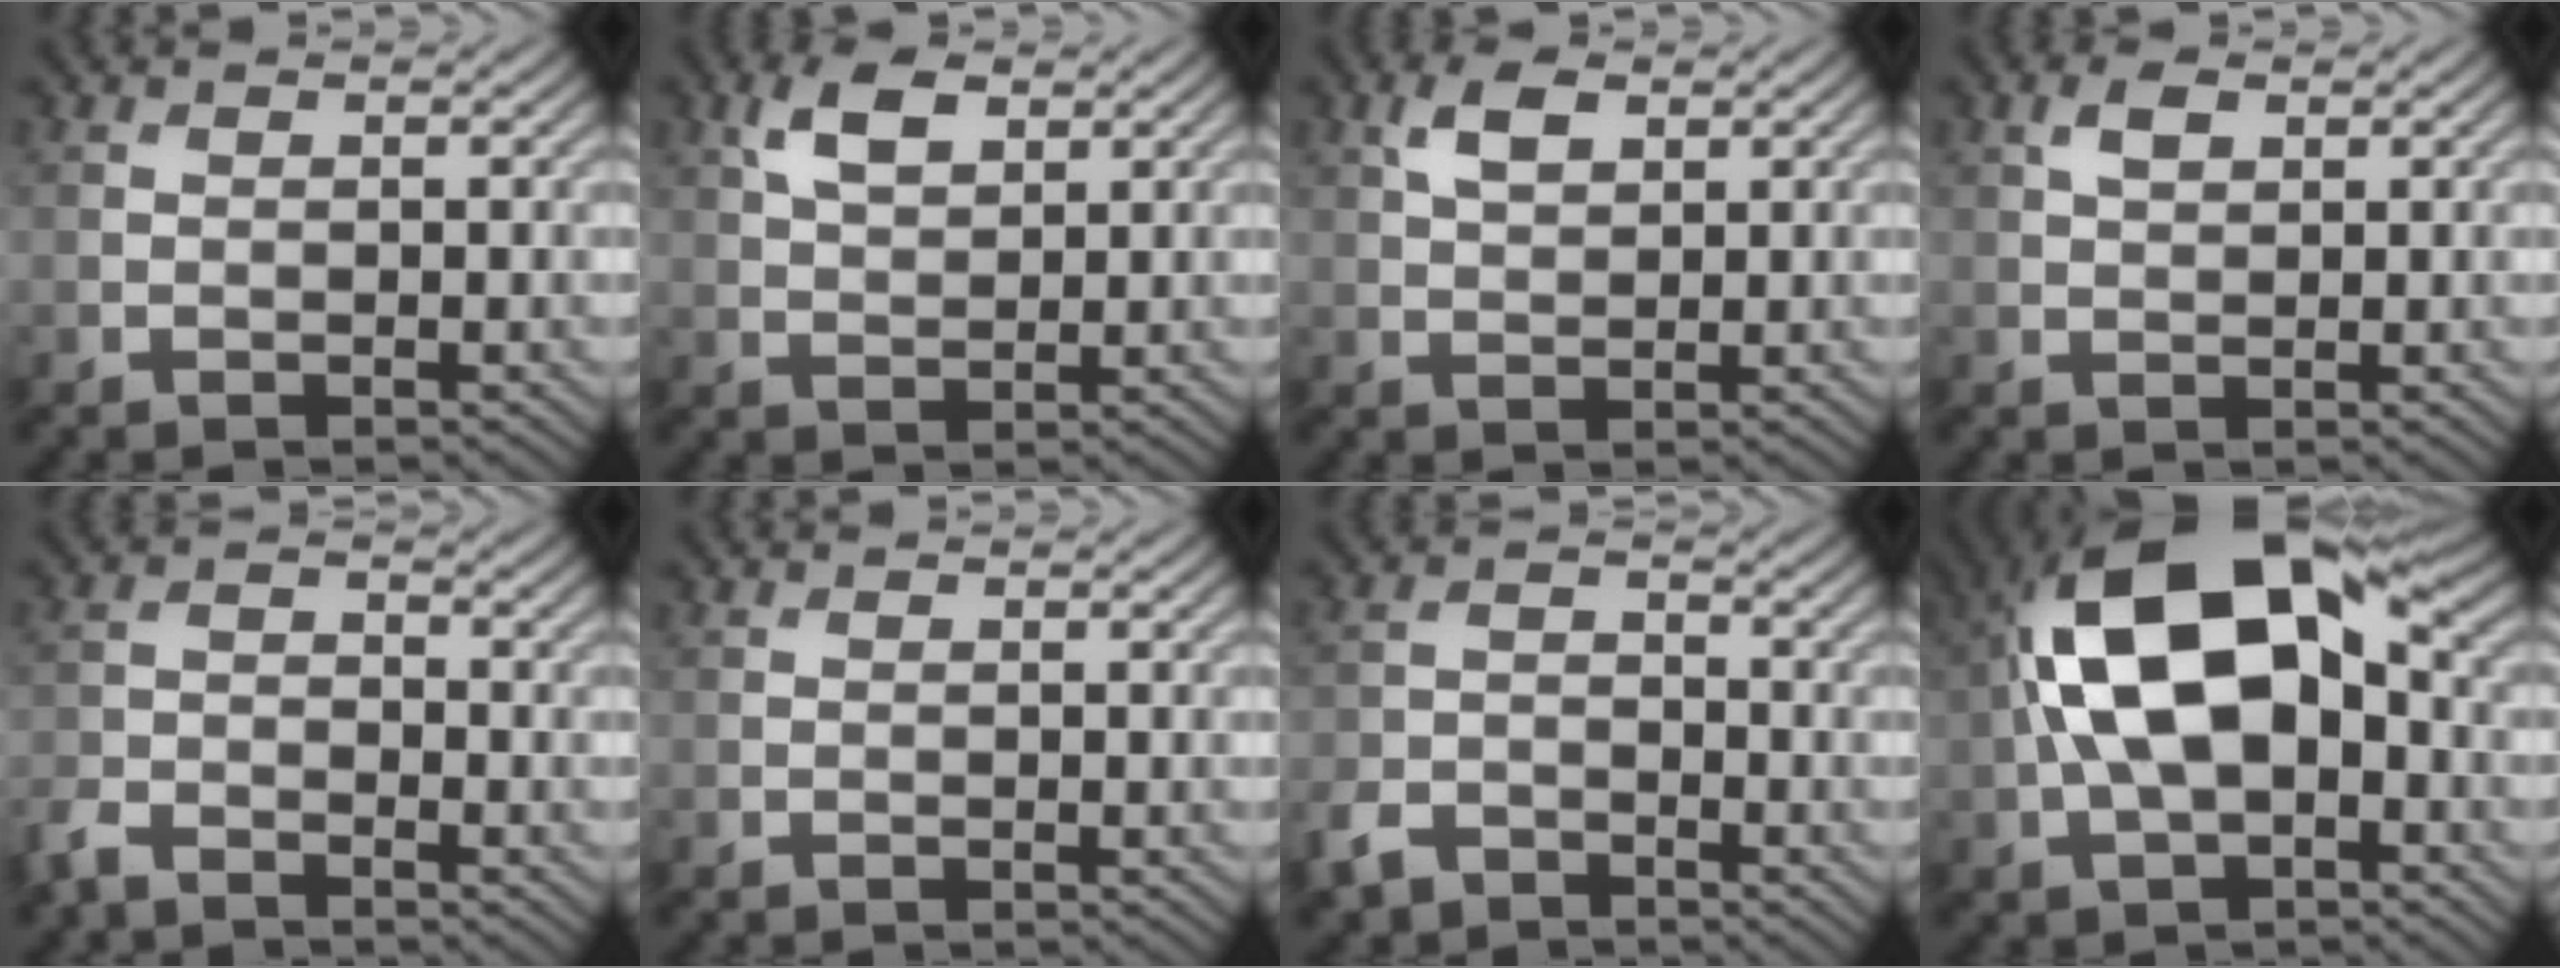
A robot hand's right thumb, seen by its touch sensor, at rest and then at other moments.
{"total": 4.7, "force": [2.4, 2.3, 3.3], "torque": [-0.074, 0.005, 0.046]}
{"total": 3.5, "force": [1.7, 1.8, 2.5], "torque": [-0.055, 0.004, 0.032]}
{"total": 2.2, "force": [1.0, 1.1, 1.5], "torque": [-0.034, 0.004, 0.020]}
{"total": 3.8, "force": [-3.3, 1.3, 1.5], "torque": [-0.034, -0.008, -0.081]}
{"total": 0.0}
{"total": 4.6, "force": [-3.6, 2.2, 1.8], "torque": [-0.039, -0.008, -0.083]}
{"total": 16.0, "force": [0.9, 8.6, 13.4], "torque": [-0.246, 0.032, 0.003]}